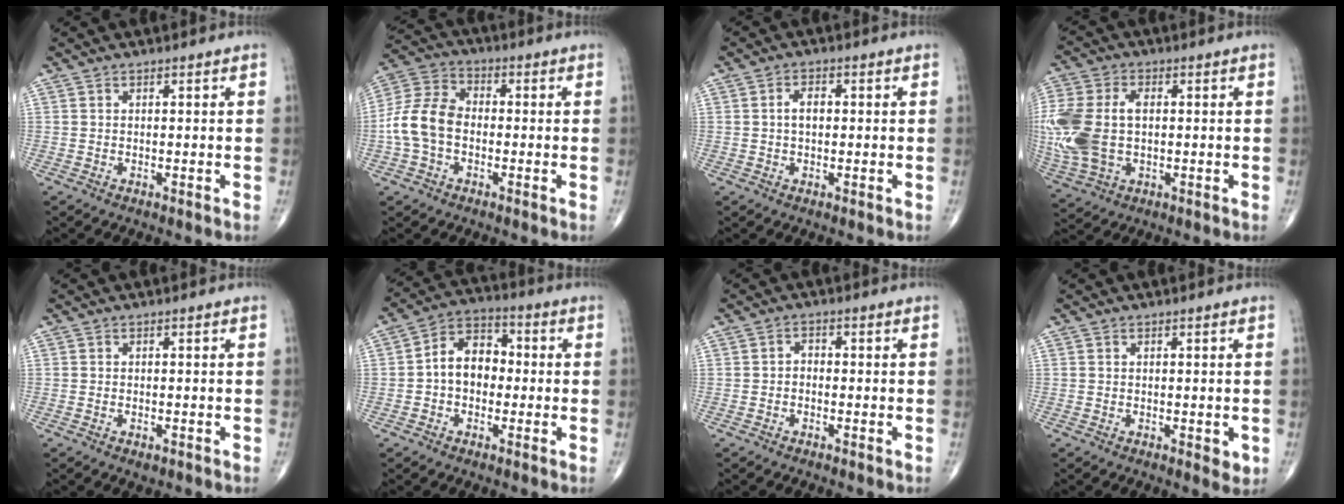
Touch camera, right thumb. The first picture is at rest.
{"total": 10.3, "force": [-1.8, 7.3, 7.1], "torque": [-0.140, 0.032, -0.047]}
{"total": 3.0, "force": [0.2, 1.8, 2.4], "torque": [-0.041, 0.007, 0.001]}
{"total": 17.1, "force": [0.0, 11.0, 13.1], "torque": [-0.336, 0.003, 0.009]}
{"total": 1.2, "force": [-0.5, 0.7, 0.9], "torque": [-0.013, 0.002, -0.003]}
{"total": 9.3, "force": [-0.4, 6.8, 6.3], "torque": [-0.078, 0.030, -0.021]}
{"total": 1.6, "force": [-0.5, 1.2, 0.9], "torque": [-0.006, 0.007, -0.014]}
{"total": 2.1, "force": [-0.3, 1.0, 1.8], "torque": [-0.017, -0.004, -0.004]}